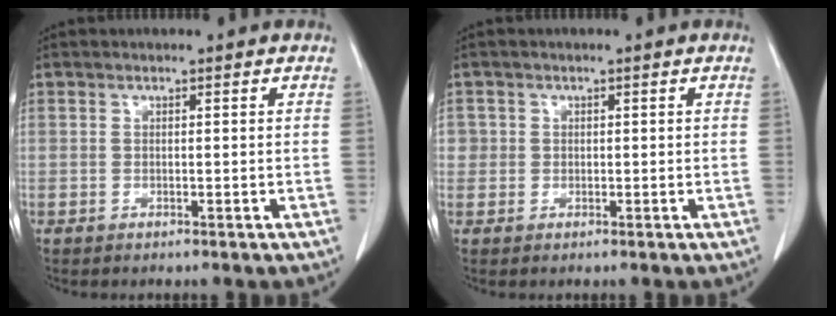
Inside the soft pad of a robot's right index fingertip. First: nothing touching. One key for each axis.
{"total": 1.9, "fx": 0.2, "fy": 1.9, "fz": 0.1, "tx": 0.012, "ty": 0.004, "tz": 0.000}